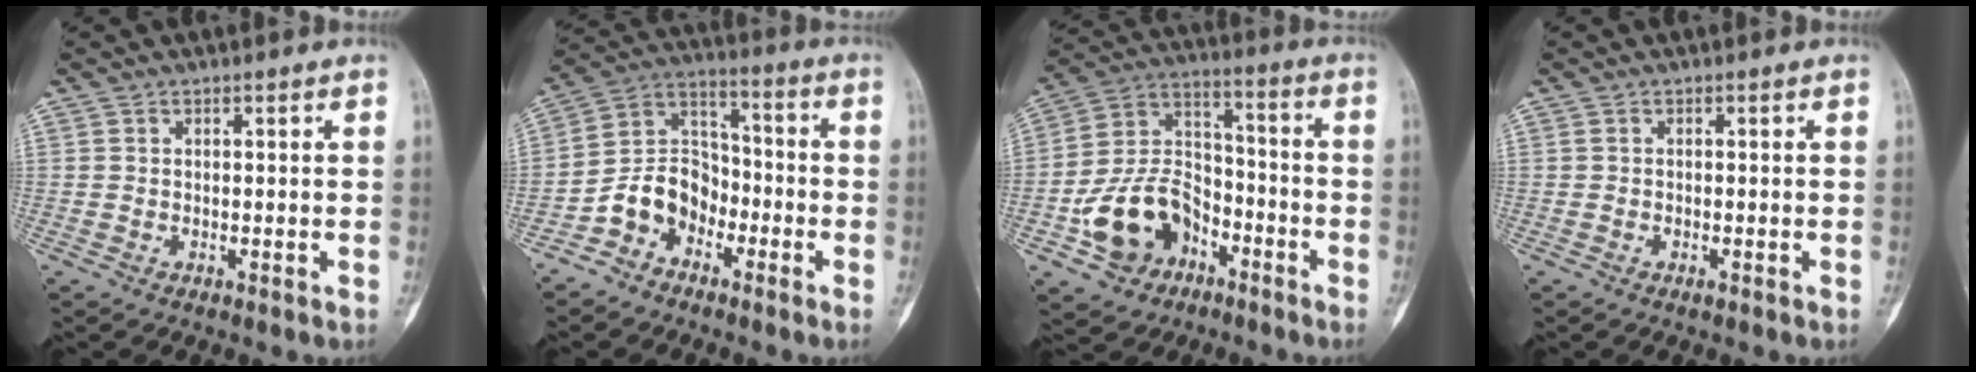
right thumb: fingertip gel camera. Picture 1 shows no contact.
{"total": 10.3, "force": [-5.2, 7.7, 4.3], "torque": [-0.057, 0.067, -0.109]}
{"total": 15.6, "force": [-6.7, 11.2, 8.5], "torque": [-0.122, 0.067, -0.119]}
{"total": 0.6, "force": [-0.4, 0.2, 0.4], "torque": [-0.009, 0.001, -0.007]}